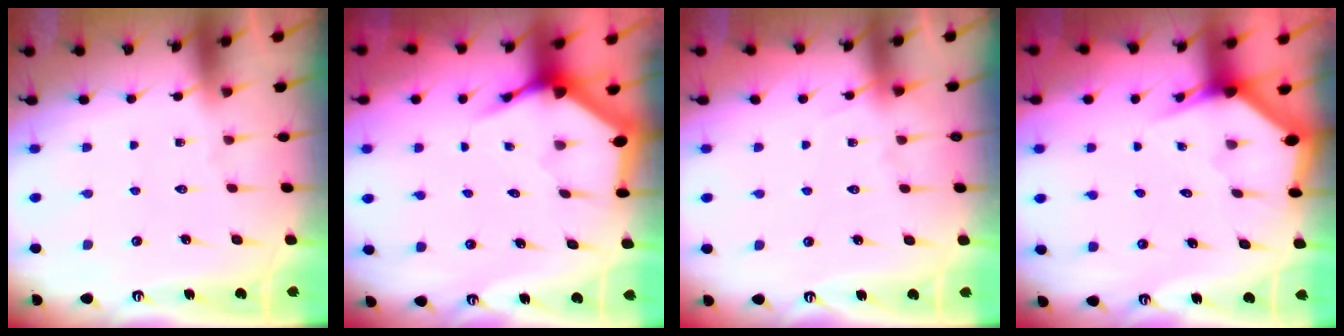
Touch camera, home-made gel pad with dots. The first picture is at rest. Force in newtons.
{"total": 3.9, "press": 3.9, "slide": 0.5}
{"total": 4.9, "press": 4.9, "slide": 0.6}
{"total": 2.7, "press": 2.7, "slide": 0.1}